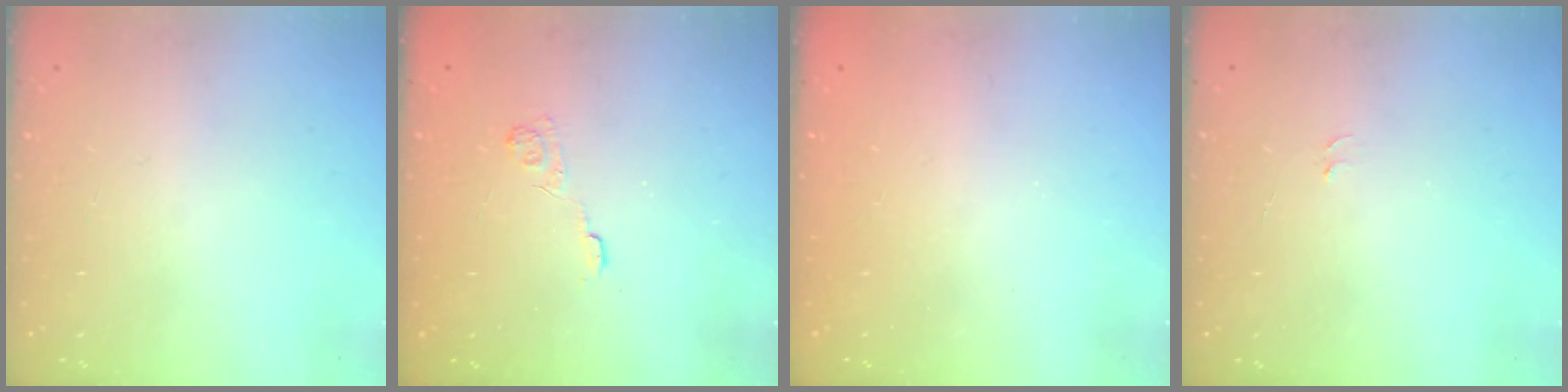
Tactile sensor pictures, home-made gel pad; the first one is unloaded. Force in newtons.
{"total": 3.2, "press": 2.9, "slide": 1.4}
{"total": 2.5, "press": 2.4, "slide": 0.8}
{"total": 3.2, "press": 3.2, "slide": 0.2}